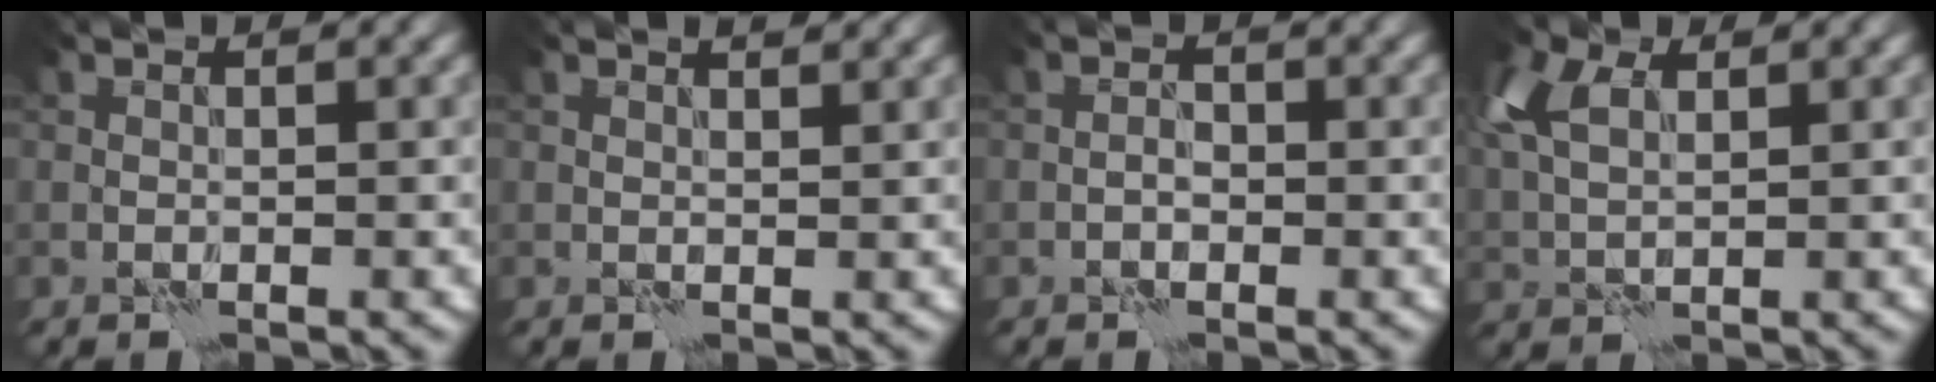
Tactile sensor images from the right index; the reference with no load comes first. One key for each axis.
{"total": 1.5, "fx": 1.3, "fy": 0.3, "fz": 0.8, "tx": -0.012, "ty": -0.004, "tz": 0.015}
{"total": 0.9, "fx": -0.5, "fy": 0.5, "fz": 0.6, "tx": -0.007, "ty": 0.005, "tz": -0.012}
{"total": 5.3, "fx": 2.1, "fy": 3.0, "fz": 3.8, "tx": -0.107, "ty": 0.021, "tz": 0.034}